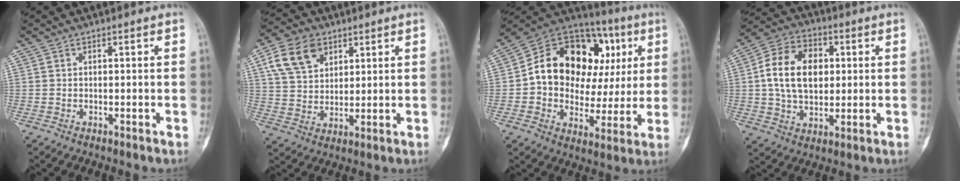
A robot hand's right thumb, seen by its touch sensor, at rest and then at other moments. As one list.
[{"total": 10.9, "force": [5.1, 7.6, 6.0], "torque": [-0.093, -0.008, 0.099]}, {"total": 24.2, "force": [4.8, 16.7, 16.9], "torque": [-0.211, 0.042, 0.078]}, {"total": 14.7, "force": [1.9, 10.1, 10.5], "torque": [-0.155, 0.010, 0.028]}]